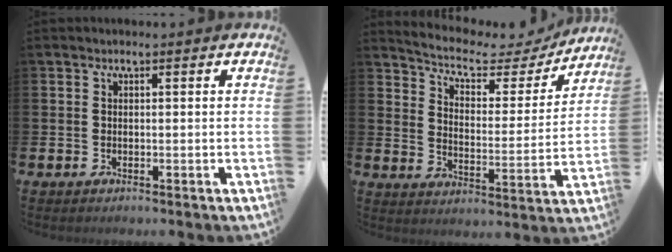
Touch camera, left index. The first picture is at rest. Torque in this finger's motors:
{"motor_torque": [0.94, -1.19, 0.23, 0.05]}